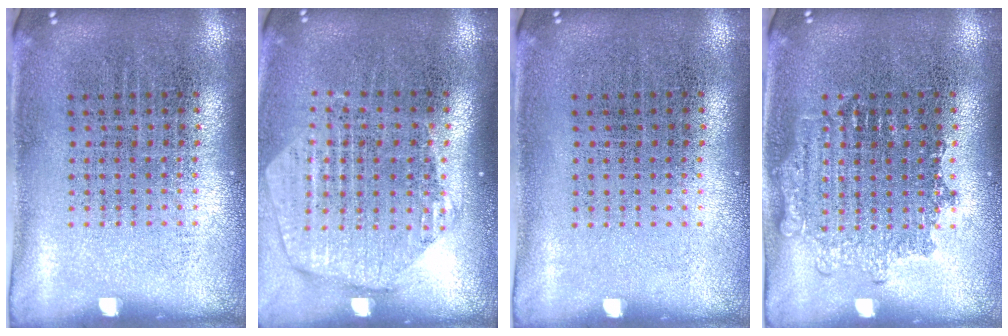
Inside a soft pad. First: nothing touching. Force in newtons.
{"total": 1.9, "press": 1.7, "slide": 0.9}
{"total": 0.0}
{"total": 1.8, "press": 1.8, "slide": 0.3}